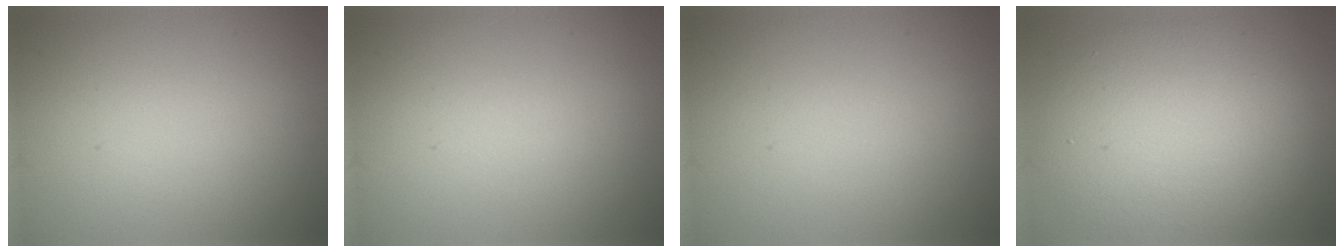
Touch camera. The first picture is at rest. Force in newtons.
{"total": 0.0}
{"total": 1.6, "press": 1.6, "slide": 0.0}
{"total": 8.5, "press": 8.5, "slide": 0.3}